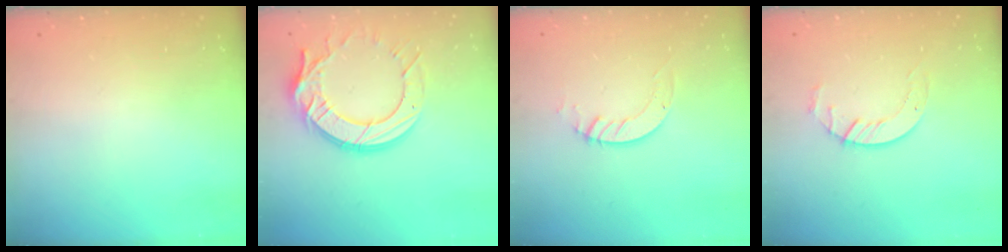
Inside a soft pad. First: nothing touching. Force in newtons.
{"total": 17.4, "press": 17.3, "slide": 1.7}
{"total": 3.6, "press": 3.6, "slide": 0.1}
{"total": 5.7, "press": 5.7, "slide": 0.4}